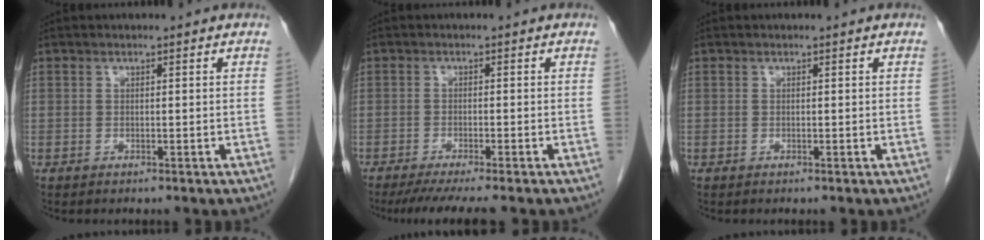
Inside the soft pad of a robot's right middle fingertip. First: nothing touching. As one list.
[{"total": 7.6, "force": [-6.4, -0.1, 4.1], "torque": [-0.046, -0.016, -0.098]}, {"total": 0.0}]